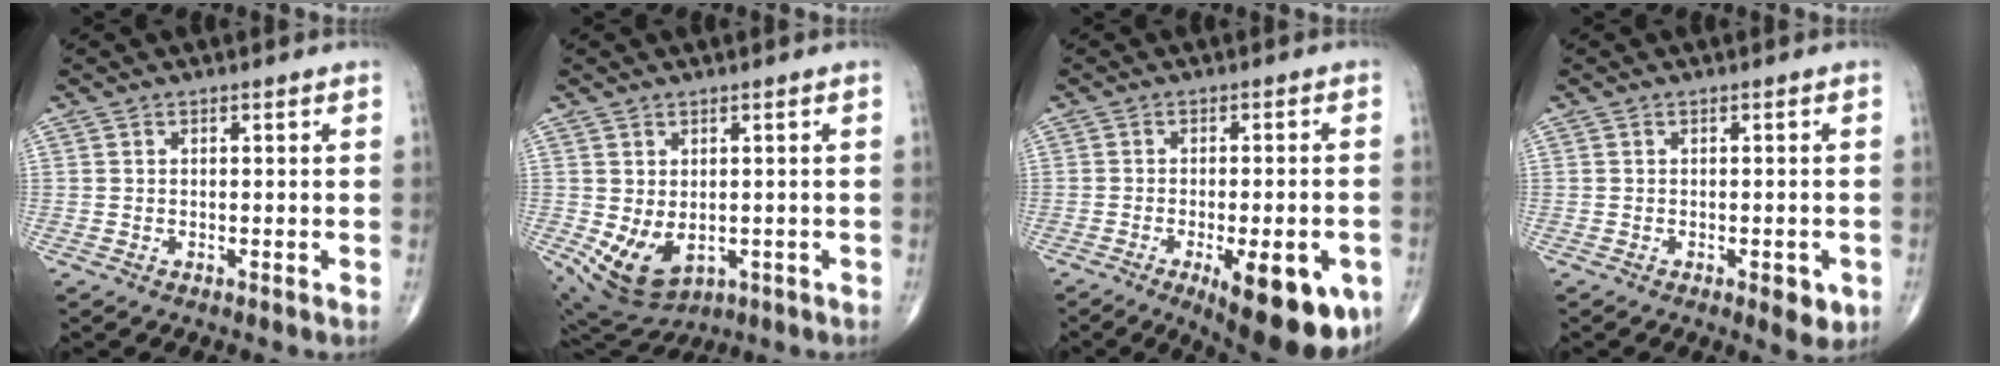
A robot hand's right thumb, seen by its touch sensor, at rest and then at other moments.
{"total": 8.7, "force": [-1.3, 5.8, 6.3], "torque": [-0.103, -0.008, 0.001]}
{"total": 16.3, "force": [-6.9, 5.8, 13.6], "torque": [-0.131, 0.001, -0.082]}
{"total": 3.7, "force": [-1.4, 1.6, 3.0], "torque": [-0.026, -0.004, -0.012]}